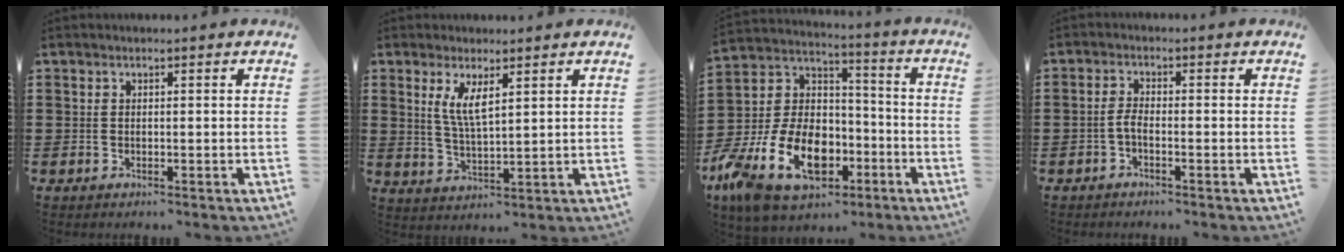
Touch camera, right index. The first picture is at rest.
{"total": 4.7, "force": [2.1, 1.2, 4.1], "torque": [-0.087, 0.000, 0.037]}
{"total": 15.8, "force": [-6.9, 10.6, 9.4], "torque": [-0.209, 0.026, -0.117]}
{"total": 2.2, "force": [-1.1, 0.6, 1.8], "torque": [-0.048, -0.006, -0.025]}